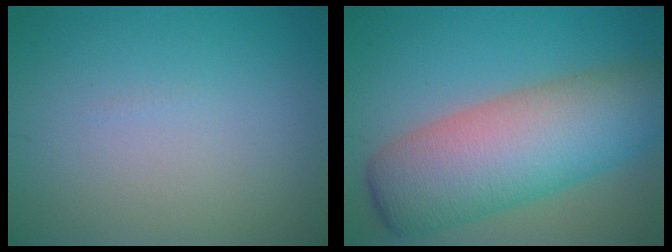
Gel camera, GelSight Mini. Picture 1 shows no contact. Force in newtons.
{"total": 11.0, "press": 11.0, "slide": 0.4}